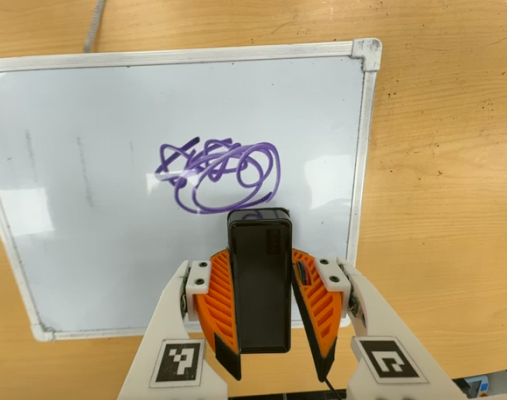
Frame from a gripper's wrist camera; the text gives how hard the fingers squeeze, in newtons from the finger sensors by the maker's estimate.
{"total": 6.7, "left": 5.4, "right": 8.1}